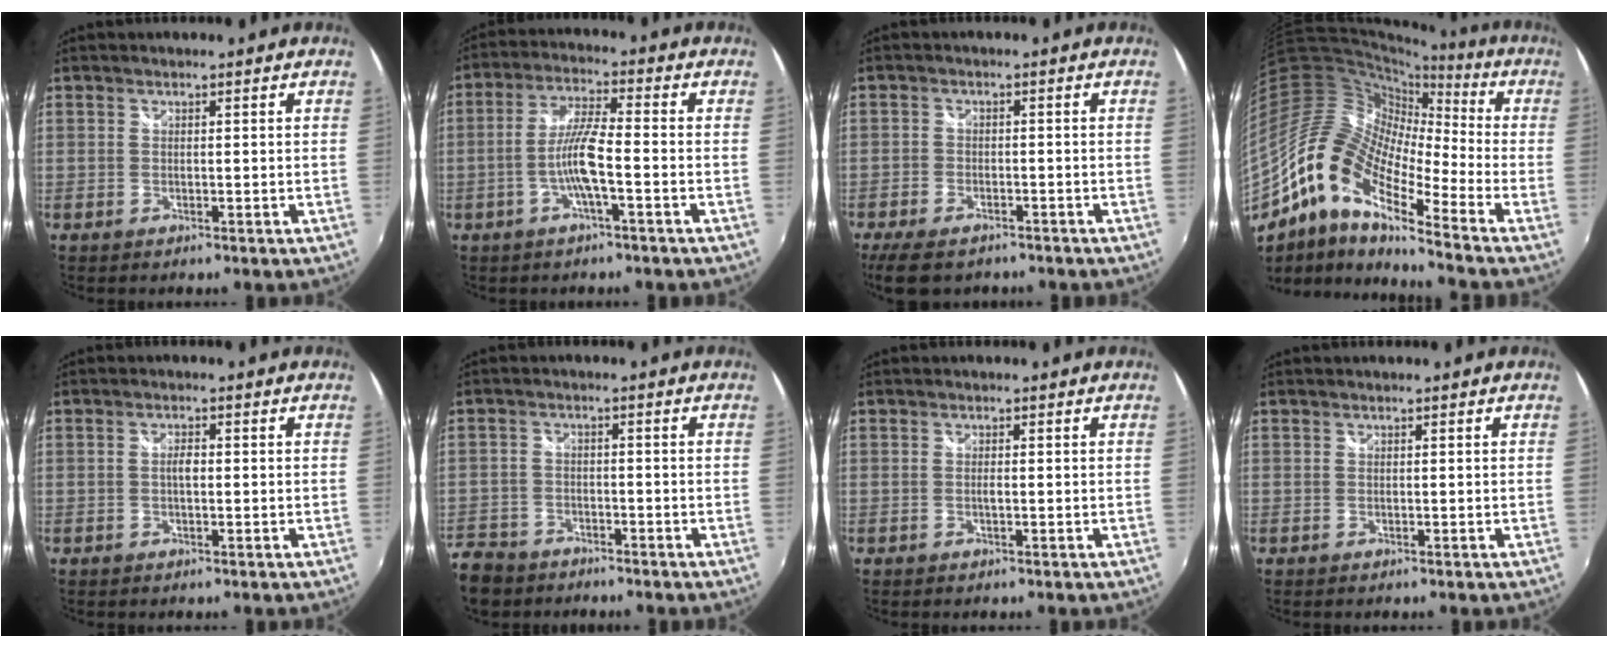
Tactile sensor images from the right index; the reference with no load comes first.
{"total": 7.3, "force": [-2.5, 0.4, 6.8], "torque": [-0.140, 0.004, -0.048]}
{"total": 9.0, "force": [-6.7, 4.1, 4.3], "torque": [-0.111, -0.021, -0.113]}
{"total": 16.6, "force": [-9.5, 5.4, 12.5], "torque": [-0.203, -0.005, -0.203]}
{"total": 1.7, "force": [-0.1, 0.7, 1.5], "torque": [-0.027, 0.005, -0.004]}
{"total": 9.7, "force": [-6.6, 6.6, 2.6], "torque": [-0.103, 0.002, -0.118]}
{"total": 0.6, "force": [-0.1, 0.1, 0.6], "torque": [-0.012, -0.001, -0.003]}
{"total": 0.0}